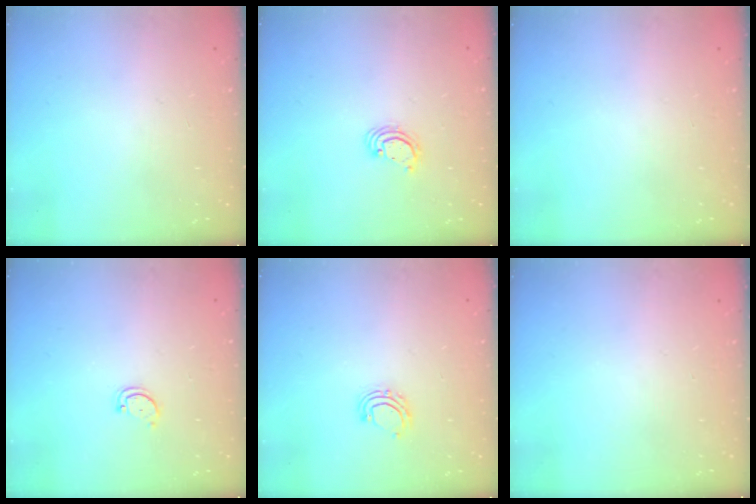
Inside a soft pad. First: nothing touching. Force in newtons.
{"total": 2.2, "press": 2.2, "slide": 0.2}
{"total": 0.0}
{"total": 2.8, "press": 2.8, "slide": 0.3}
{"total": 6.3, "press": 6.2, "slide": 1.3}
{"total": 0.0}